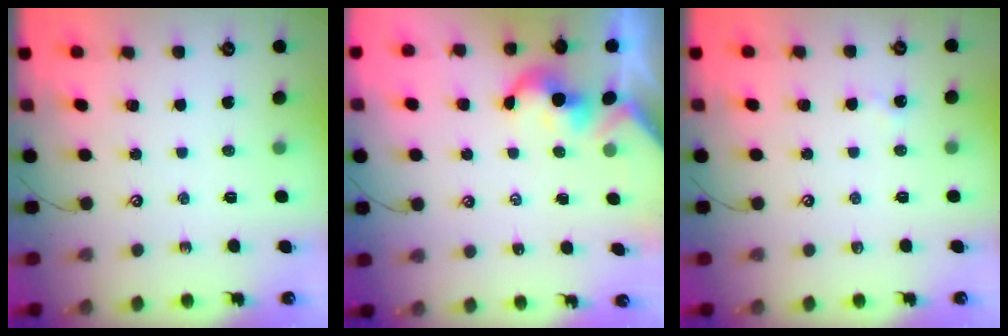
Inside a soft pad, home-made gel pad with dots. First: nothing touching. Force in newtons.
{"total": 2.0, "press": 2.0, "slide": 0.4}
{"total": 1.1, "press": 1.0, "slide": 0.2}